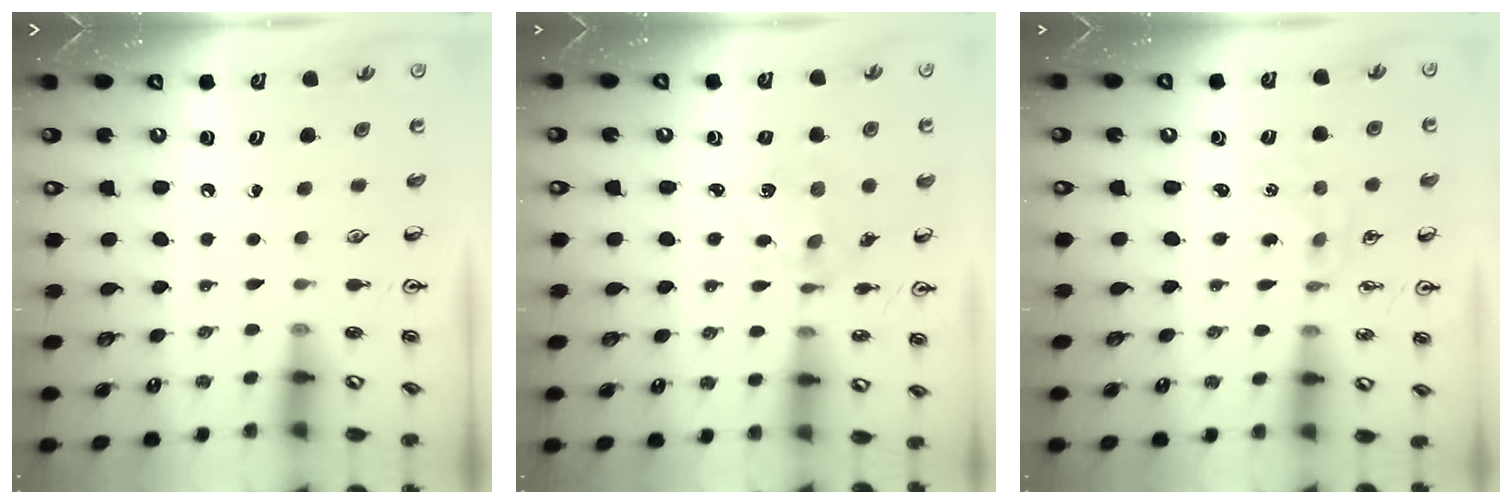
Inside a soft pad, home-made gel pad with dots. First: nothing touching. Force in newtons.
{"total": 4.5, "press": 4.5, "slide": 0.2}
{"total": 1.0, "press": 1.0, "slide": 0.2}